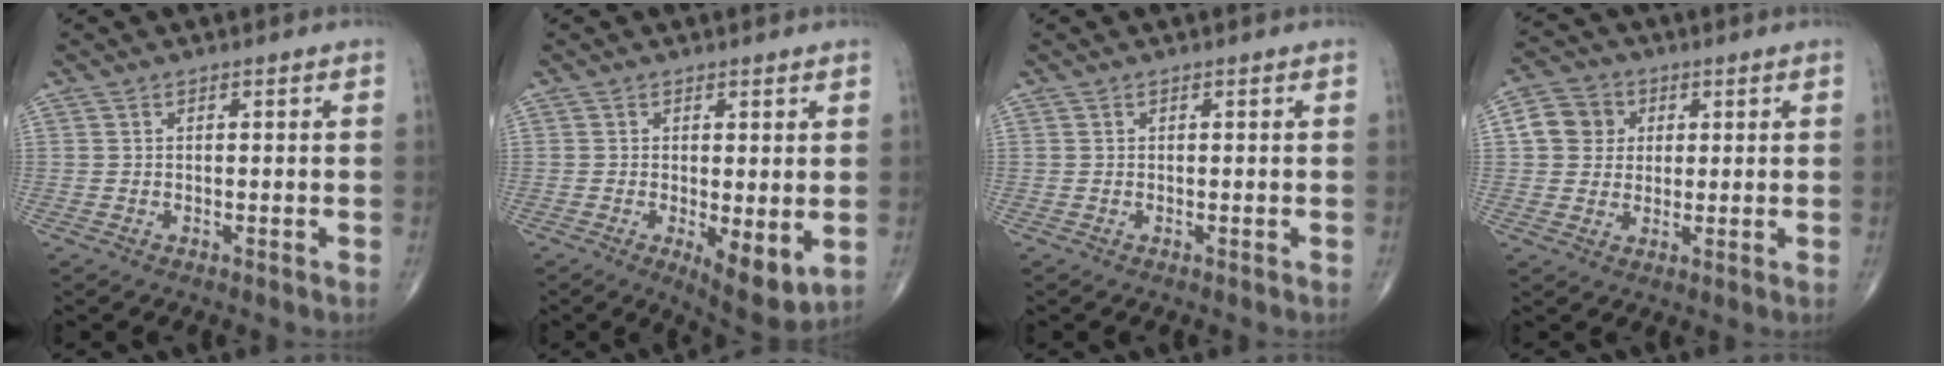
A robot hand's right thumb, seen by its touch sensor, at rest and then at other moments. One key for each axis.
{"total": 7.3, "fx": -1.2, "fy": 2.7, "fz": 6.7, "tx": -0.096, "ty": -0.023, "tz": -0.014}
{"total": 0.0}
{"total": 7.2, "fx": 1.5, "fy": 6.5, "fz": 2.6, "tx": -0.026, "ty": 0.004, "tz": 0.019}